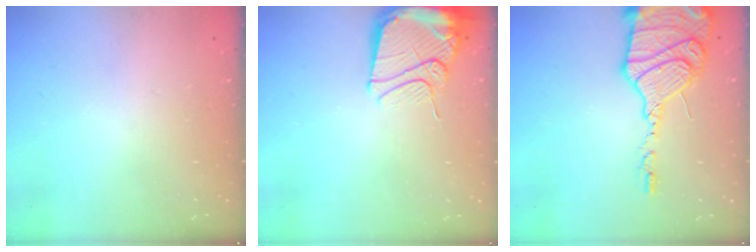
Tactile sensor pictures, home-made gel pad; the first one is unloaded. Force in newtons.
{"total": 13.3, "press": 13.2, "slide": 1.4}
{"total": 20.5, "press": 19.8, "slide": 5.4}